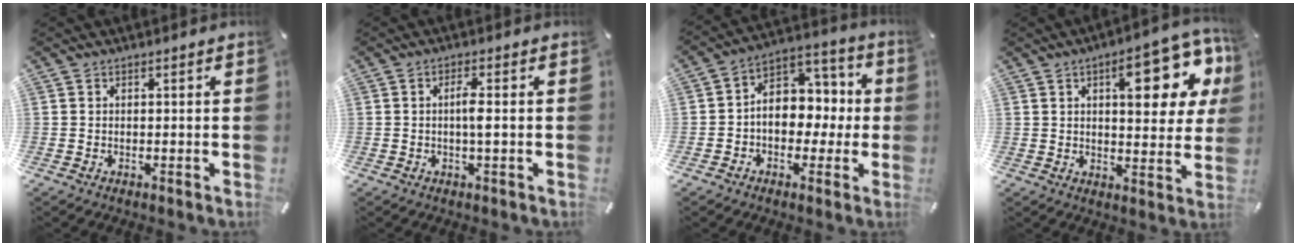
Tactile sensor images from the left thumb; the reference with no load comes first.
{"total": 3.5, "force": [-0.1, 0.5, 3.4], "torque": [-0.065, -0.002, -0.005]}
{"total": 9.8, "force": [-0.9, 8.4, 5.0], "torque": [-0.079, 0.004, -0.013]}
{"total": 18.5, "force": [7.4, 7.4, 15.2], "torque": [-0.194, -0.027, 0.110]}